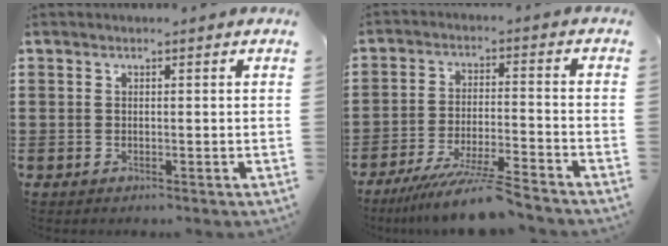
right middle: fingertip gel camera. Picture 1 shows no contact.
{"total": 8.7, "force": [-7.5, -0.2, 4.3], "torque": [-0.083, -0.008, -0.143]}